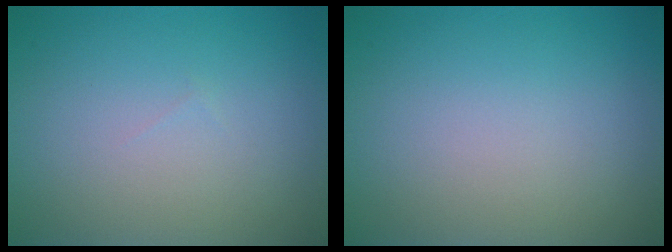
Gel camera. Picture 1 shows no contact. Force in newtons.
{"total": 0.0}